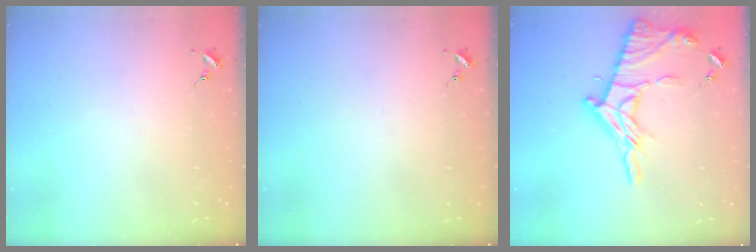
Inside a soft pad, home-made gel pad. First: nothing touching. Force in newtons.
{"total": 0.0}
{"total": 15.9, "press": 15.8, "slide": 1.5}